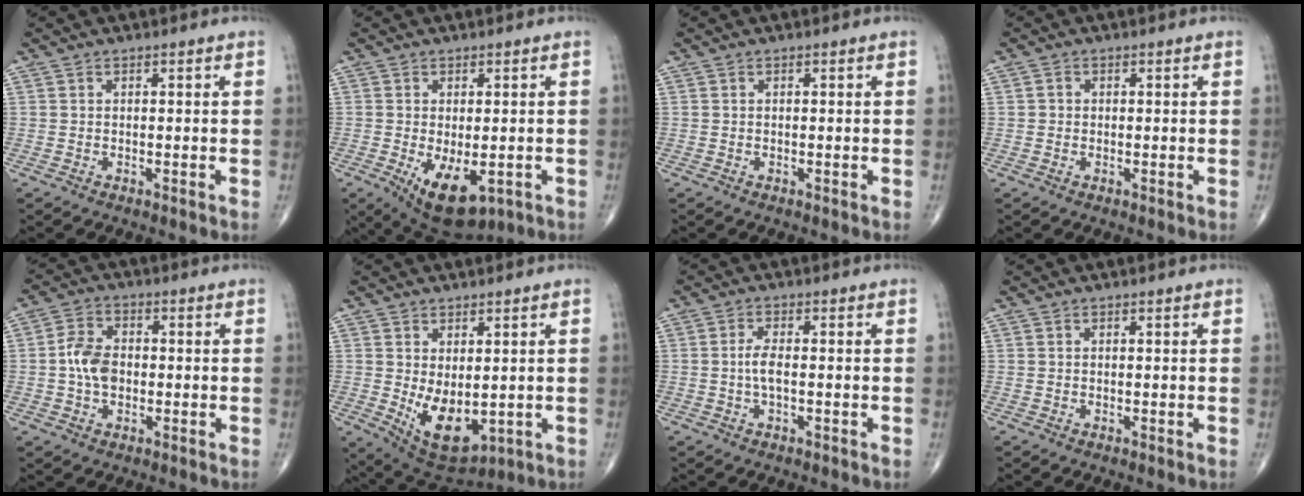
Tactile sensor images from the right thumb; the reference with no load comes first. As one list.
[{"total": 9.2, "force": [-2.4, 4.5, 7.7], "torque": [-0.112, -0.015, -0.020]}, {"total": 0.0}, {"total": 1.0, "force": [0.0, 0.9, 0.3], "torque": [0.000, 0.002, -0.001]}, {"total": 6.3, "force": [-0.5, 4.3, 4.5], "torque": [-0.079, 0.014, -0.016]}, {"total": 9.8, "force": [-0.7, 5.3, 8.2], "torque": [-0.117, -0.013, 0.014]}, {"total": 2.9, "force": [-0.4, 1.1, 2.6], "torque": [-0.057, 0.006, -0.010]}, {"total": 0.0}]